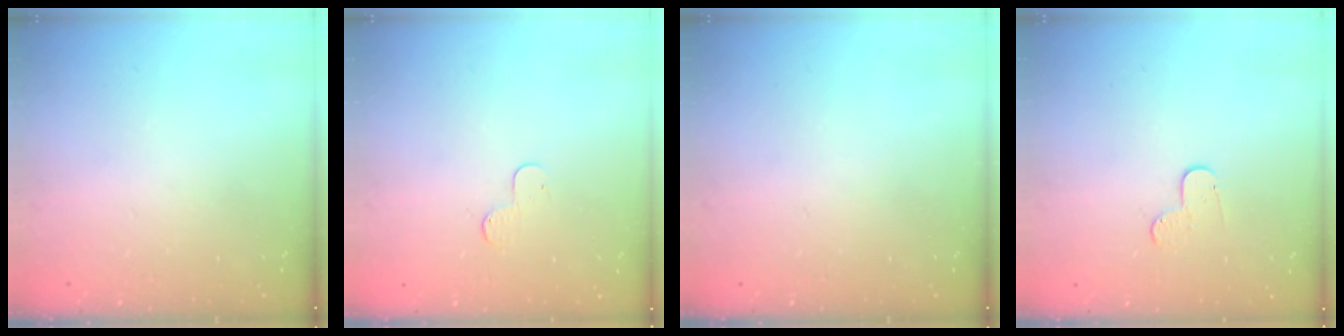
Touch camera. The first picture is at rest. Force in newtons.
{"total": 3.7, "press": 3.7, "slide": 0.3}
{"total": 0.0}
{"total": 4.5, "press": 4.5, "slide": 0.4}